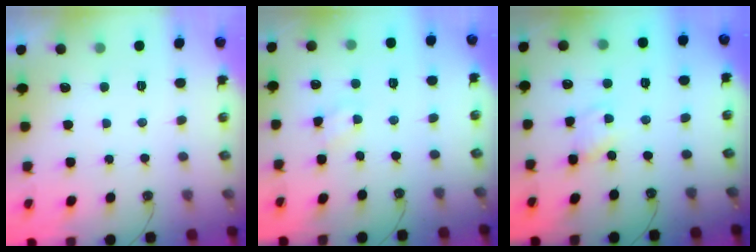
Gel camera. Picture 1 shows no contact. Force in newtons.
{"total": 2.4, "press": 2.4, "slide": 0.4}
{"total": 1.6, "press": 1.6, "slide": 0.2}